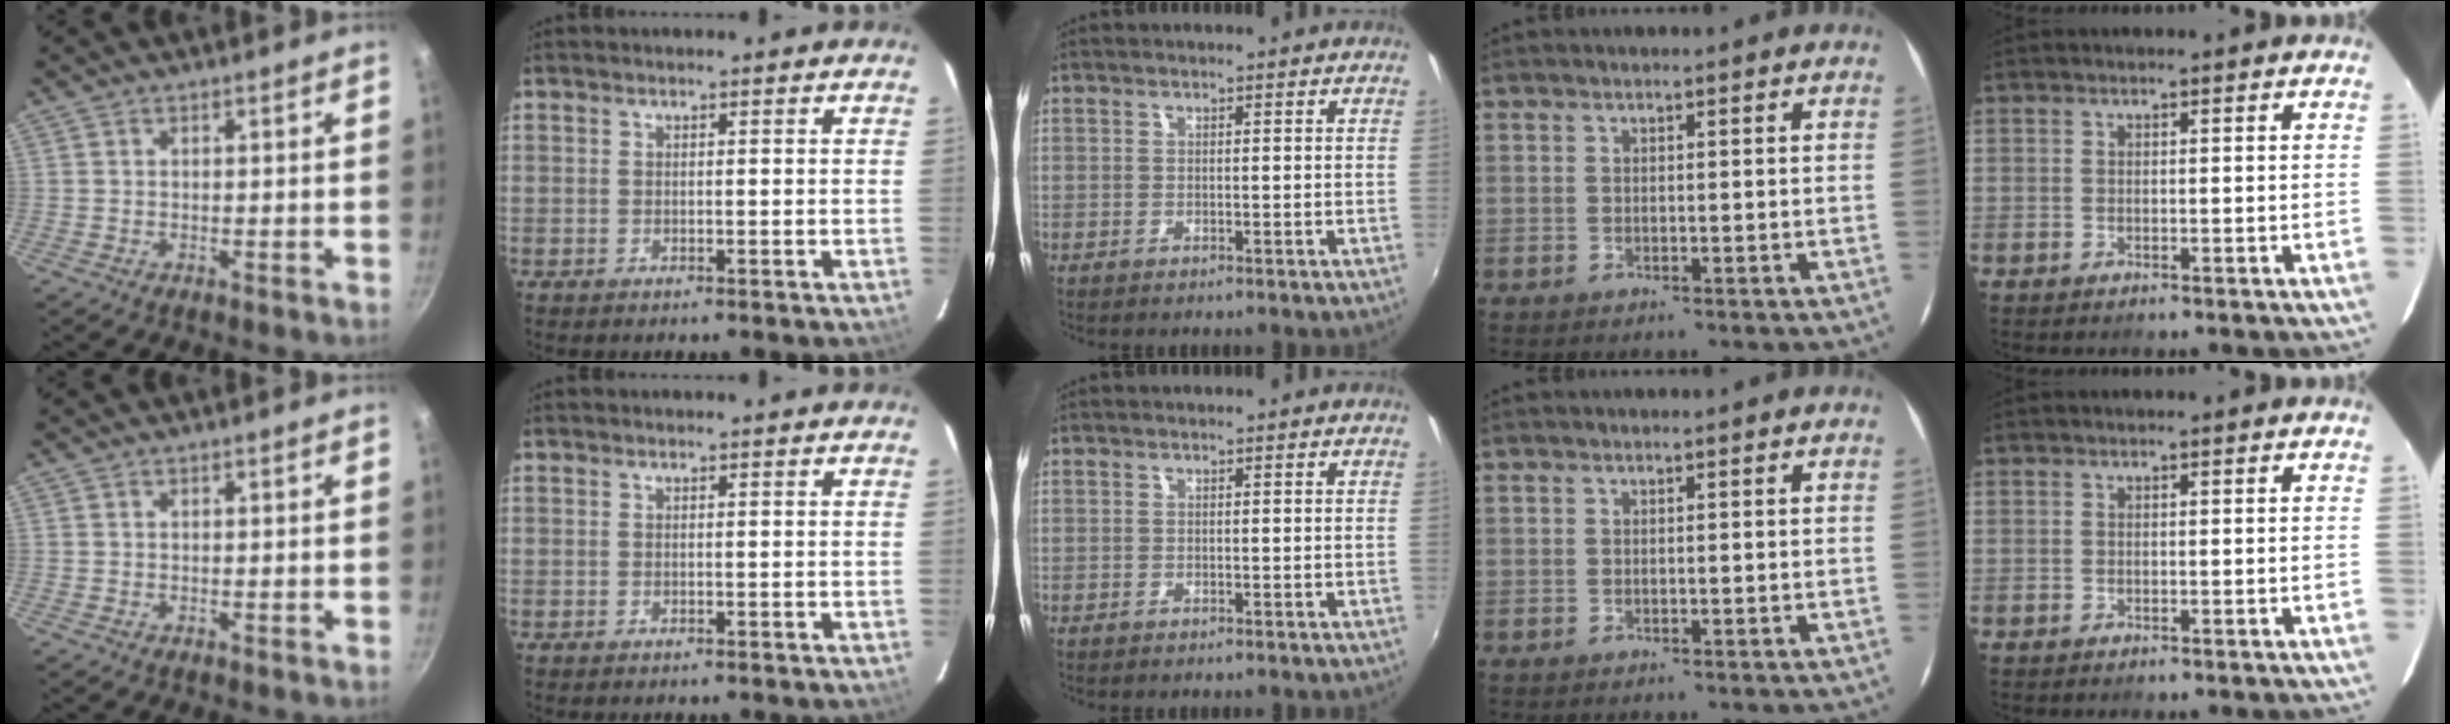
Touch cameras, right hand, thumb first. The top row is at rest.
{}